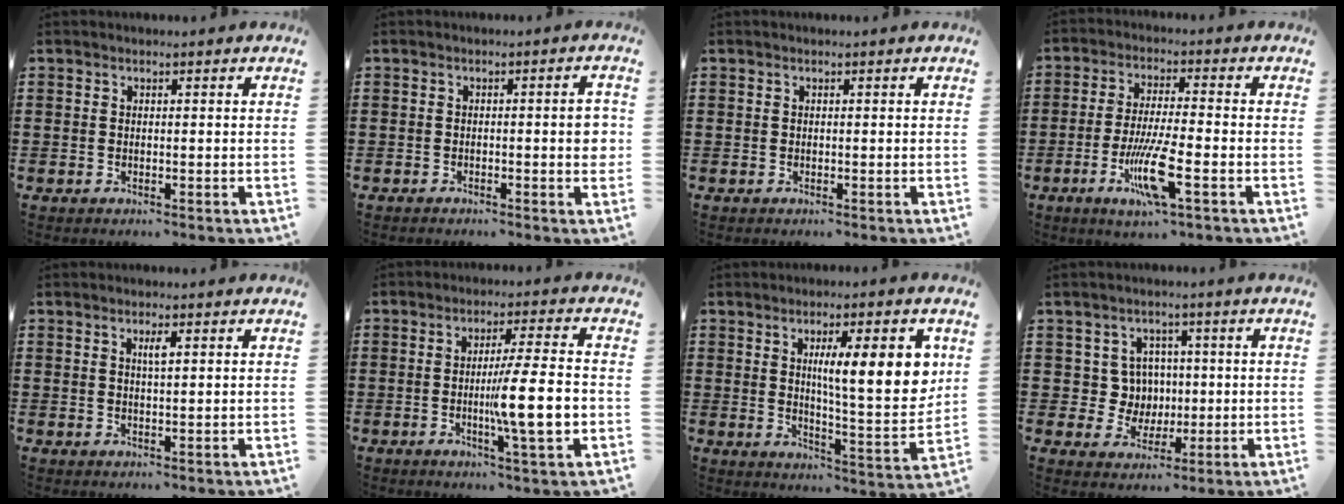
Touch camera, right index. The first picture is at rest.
{"total": 3.2, "force": [-0.6, 0.6, 3.1], "torque": [-0.041, -0.001, -0.014]}
{"total": 0.0}
{"total": 9.0, "force": [-3.7, 1.6, 8.1], "torque": [-0.161, -0.012, -0.068]}
{"total": 1.7, "force": [0.7, 0.3, 1.5], "torque": [-0.030, 0.003, 0.010]}
{"total": 9.5, "force": [-1.7, 0.5, 9.4], "torque": [-0.140, -0.013, -0.033]}
{"total": 11.5, "force": [3.6, 2.6, 10.6], "torque": [-0.165, -0.008, 0.049]}
{"total": 5.4, "force": [0.5, 5.1, 1.7], "torque": [-0.049, 0.013, 0.006]}